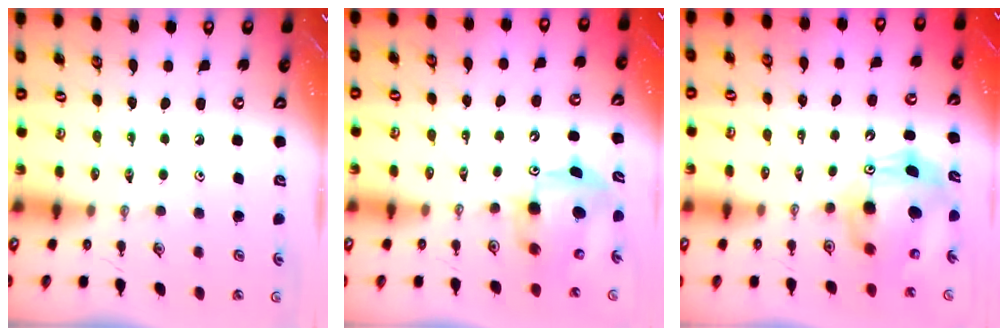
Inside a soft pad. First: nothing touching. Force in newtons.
{"total": 9.6, "press": 9.4, "slide": 1.9}
{"total": 11.5, "press": 11.2, "slide": 2.5}